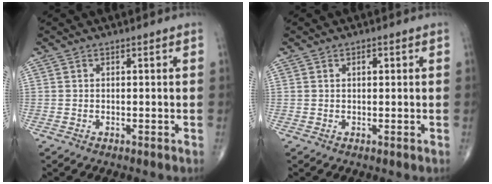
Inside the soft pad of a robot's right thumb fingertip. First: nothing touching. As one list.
[{"total": 1.2, "force": [0.4, 0.7, 0.9], "torque": [-0.010, 0.001, 0.005]}]